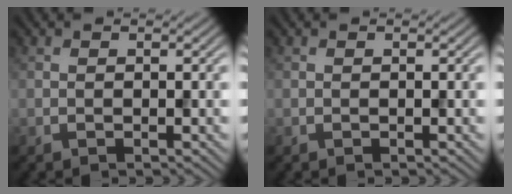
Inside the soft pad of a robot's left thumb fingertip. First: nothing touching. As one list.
[{"total": 0.0}]